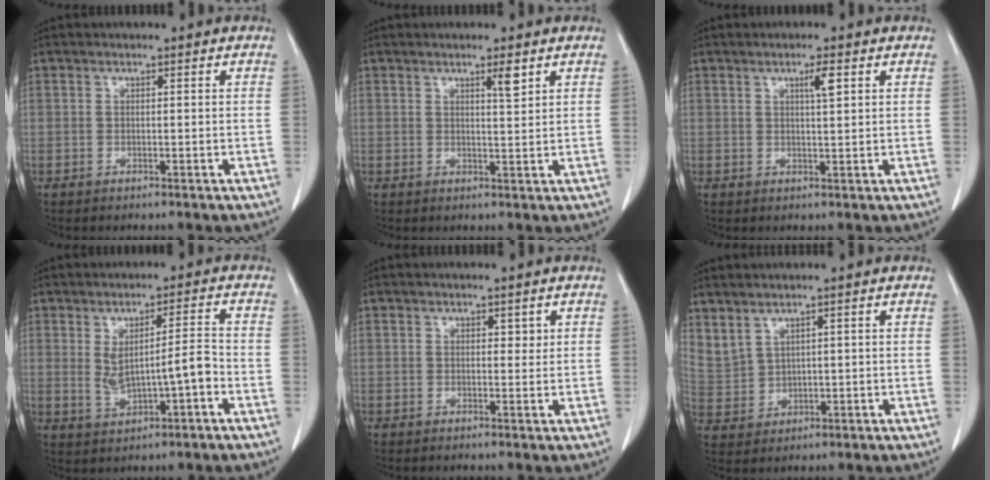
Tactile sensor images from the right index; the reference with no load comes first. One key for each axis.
{"total": 2.2, "fx": 1.4, "fy": 0.1, "fz": 1.7, "tx": -0.031, "ty": -0.005, "tz": 0.022}
{"total": 2.4, "fx": 1.1, "fy": 0.1, "fz": 2.2, "tx": -0.039, "ty": -0.002, "tz": 0.018}
{"total": 6.0, "fx": -0.7, "fy": 1.2, "fz": 5.9, "tx": -0.102, "ty": 0.011, "tz": 0.001}
{"total": 1.2, "fx": 0.6, "fy": 0.7, "fz": 0.7, "tx": -0.005, "ty": -0.003, "tz": 0.008}
{"total": 8.0, "fx": 5.3, "fy": 4.2, "fz": 4.2, "tx": -0.128, "ty": 0.006, "tz": 0.133}